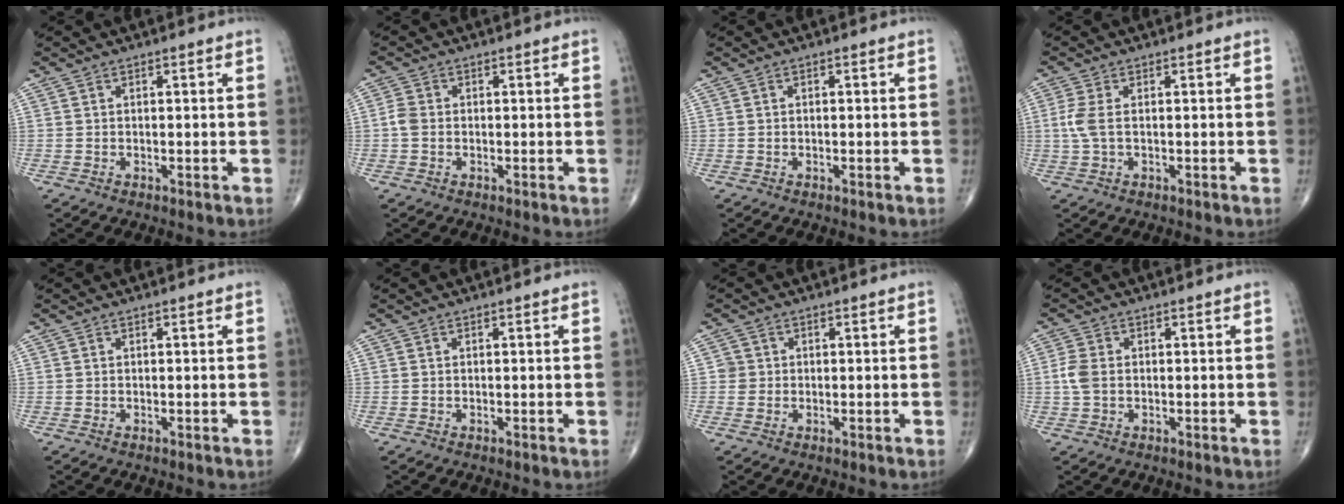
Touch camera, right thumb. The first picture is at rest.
{"total": 2.2, "force": [-0.3, 1.7, 1.3], "torque": [-0.027, 0.004, -0.011]}
{"total": 0.0}
{"total": 3.3, "force": [0.1, 1.4, 3.0], "torque": [-0.090, 0.001, 0.001]}
{"total": 0.0}
{"total": 0.0}
{"total": 2.0, "force": [0.1, 2.0, 0.0], "torque": [0.014, 0.005, -0.001]}
{"total": 3.4, "force": [-0.1, 2.3, 2.5], "torque": [-0.066, 0.005, -0.007]}